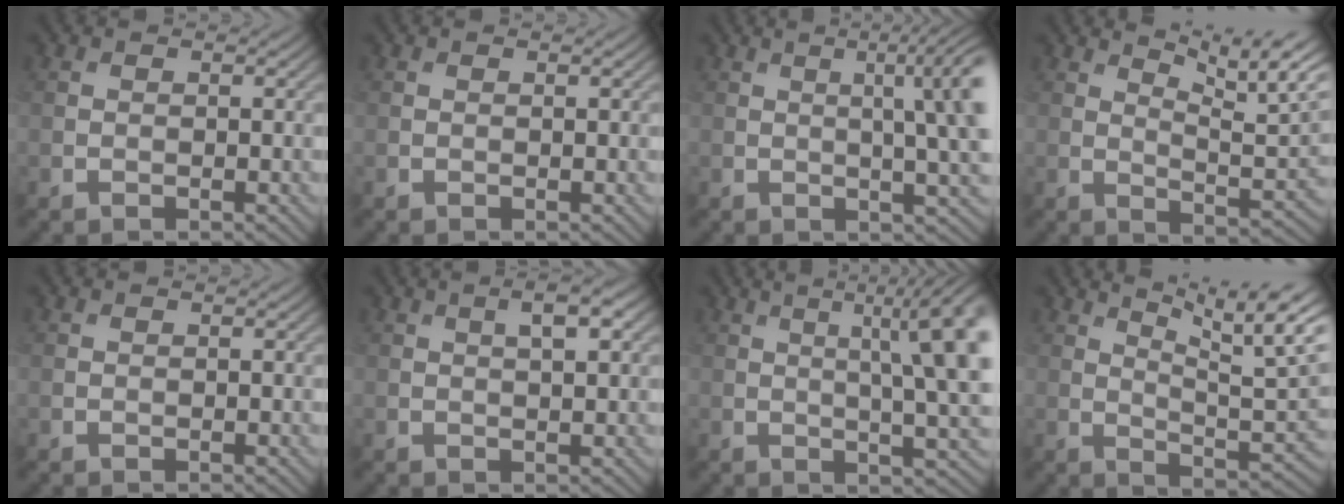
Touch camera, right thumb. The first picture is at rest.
{"total": 0.0}
{"total": 9.2, "force": [1.3, 2.3, 8.8], "torque": [-0.083, 0.021, 0.014]}
{"total": 9.8, "force": [6.7, 2.4, 6.8], "torque": [-0.111, 0.000, 0.100]}
{"total": 0.0}
{"total": 3.4, "force": [1.2, 0.9, 3.0], "torque": [-0.049, 0.002, 0.022]}
{"total": 12.8, "force": [2.6, 3.4, 12.1], "torque": [-0.131, 0.034, 0.033]}
{"total": 13.7, "force": [8.3, 4.1, 10.2], "torque": [-0.155, 0.013, 0.117]}